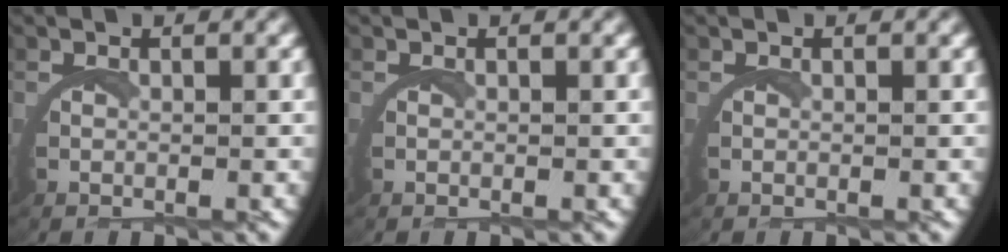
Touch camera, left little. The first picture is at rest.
{"total": 0.0}
{"total": 0.0}